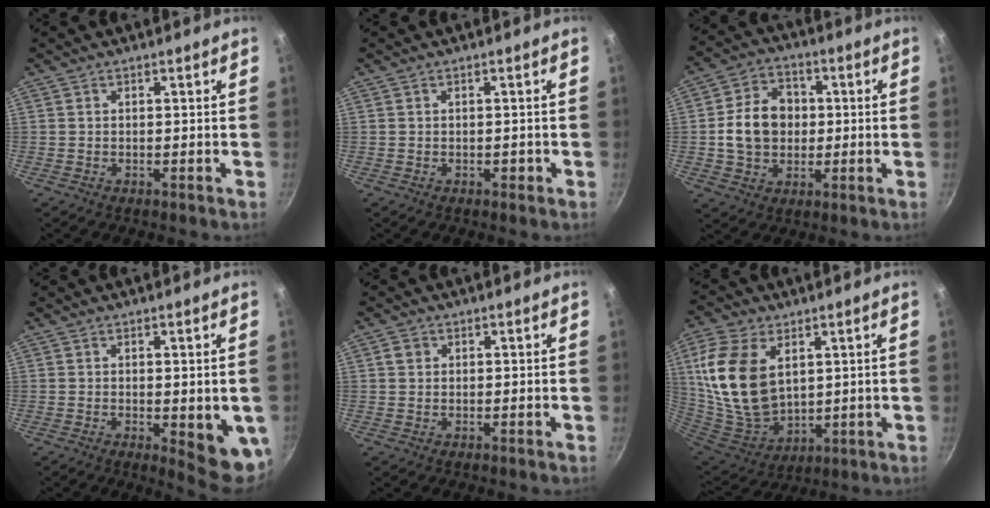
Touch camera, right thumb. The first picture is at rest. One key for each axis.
{"total": 0.8, "fx": -0.3, "fy": 0.6, "fz": 0.4, "tx": 0.000, "ty": 0.004, "tz": -0.002}
{"total": 11.6, "fx": 0.2, "fy": 9.3, "fz": 6.9, "tx": -0.093, "ty": 0.017, "tz": -0.001}
{"total": 8.1, "fx": -1.0, "fy": 2.7, "fz": 7.6, "tx": -0.073, "ty": -0.010, "tz": -0.006}
{"total": 1.7, "fx": 0.4, "fy": 1.5, "fz": 0.7, "tx": -0.006, "ty": 0.004, "tz": 0.005}
{"total": 18.9, "fx": 5.1, "fy": 11.9, "fz": 13.8, "tx": -0.265, "ty": -0.029, "tz": 0.112}